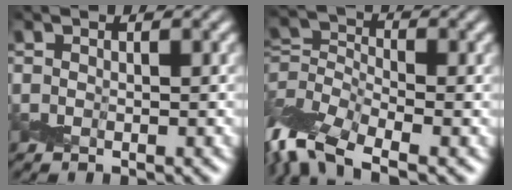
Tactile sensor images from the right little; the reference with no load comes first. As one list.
[{"total": 7.5, "force": [-4.6, 3.2, 4.9], "torque": [-0.104, -0.001, -0.109]}]